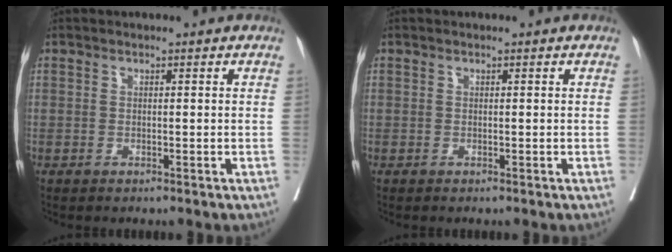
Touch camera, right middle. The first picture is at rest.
{"total": 0.0}